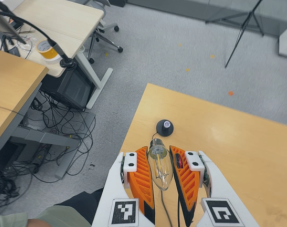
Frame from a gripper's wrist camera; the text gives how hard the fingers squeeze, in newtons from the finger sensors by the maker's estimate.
{"total": 19.5, "left": 21.0, "right": 18.1}